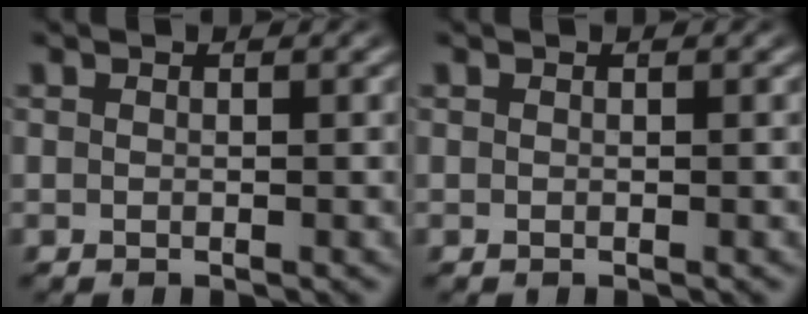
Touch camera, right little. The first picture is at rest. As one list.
[{"total": 0.0}]